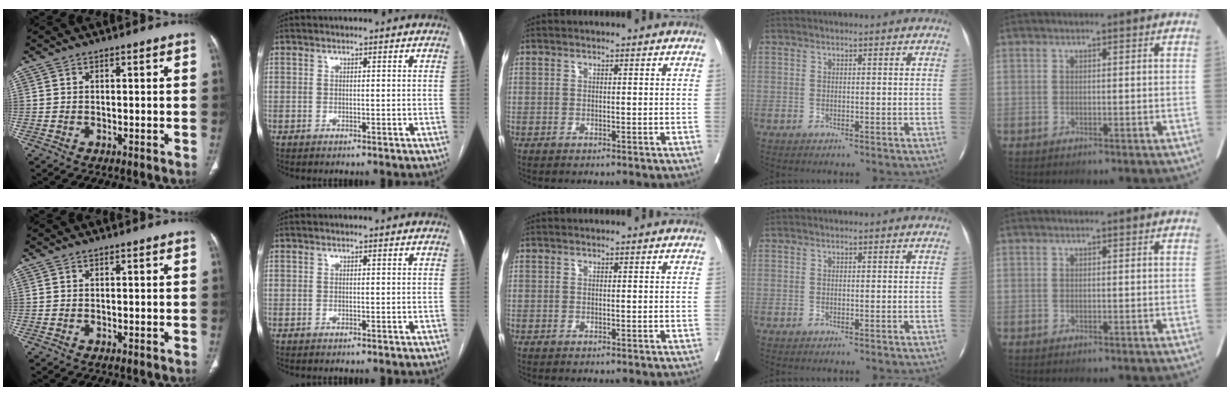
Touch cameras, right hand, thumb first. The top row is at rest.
{}